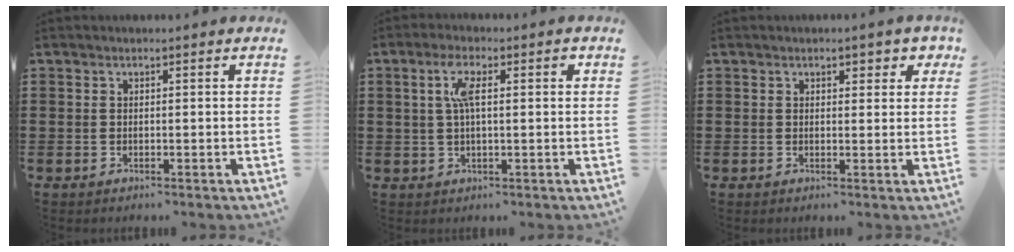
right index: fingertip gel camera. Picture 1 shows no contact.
{"total": 5.1, "force": [1.3, 1.5, 4.7], "torque": [-0.089, 0.008, 0.017]}
{"total": 1.9, "force": [1.2, 1.1, 0.9], "torque": [-0.006, 0.004, 0.018]}